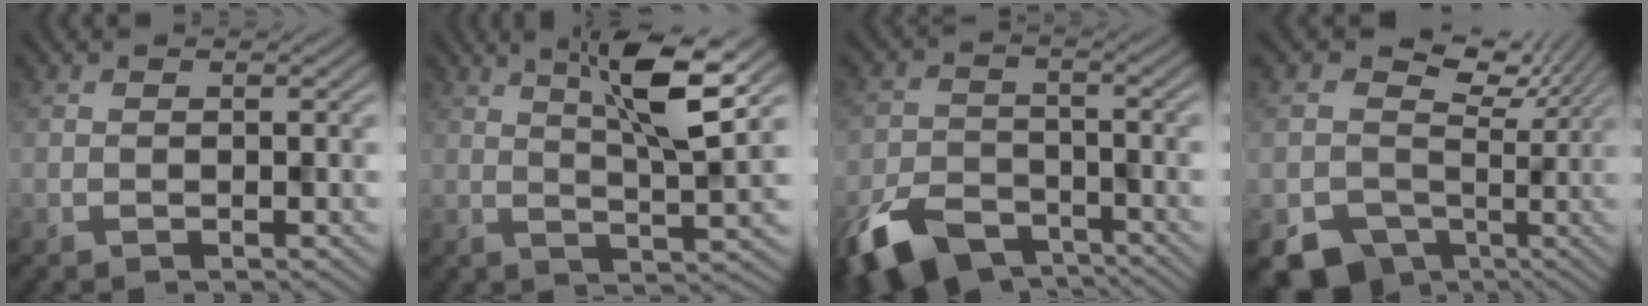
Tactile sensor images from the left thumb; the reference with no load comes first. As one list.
[{"total": 7.8, "force": [3.5, 0.8, 6.9], "torque": [-0.124, 0.003, 0.063]}, {"total": 9.2, "force": [-6.3, 4.9, 4.5], "torque": [-0.100, -0.020, -0.119]}, {"total": 11.5, "force": [0.1, 10.3, 5.1], "torque": [-0.104, -0.039, 0.003]}]